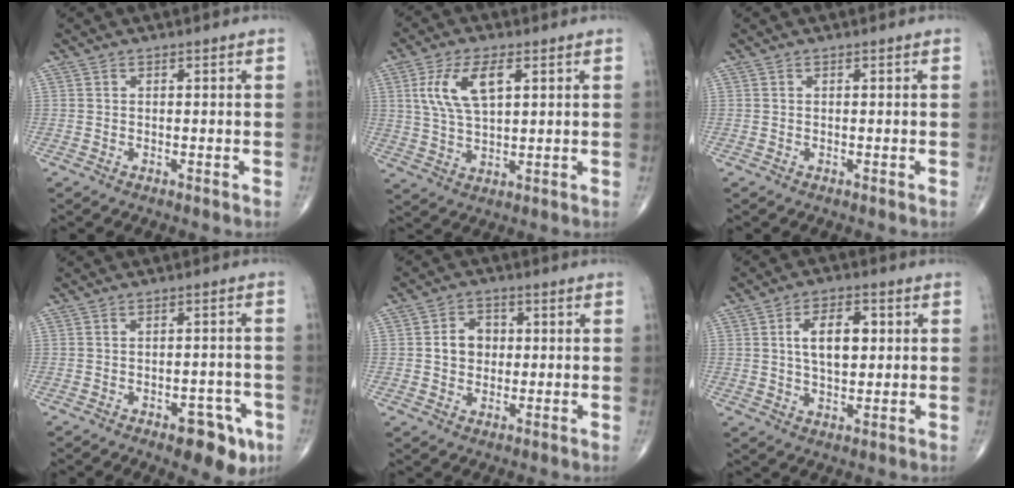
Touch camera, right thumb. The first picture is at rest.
{"total": 10.1, "force": [3.2, 4.6, 8.3], "torque": [-0.167, -0.002, 0.065]}
{"total": 0.0}
{"total": 8.4, "force": [-4.3, 3.9, 6.0], "torque": [-0.050, 0.023, -0.048]}
{"total": 5.6, "force": [0.3, 4.6, 3.1], "torque": [-0.032, 0.011, 0.001]}
{"total": 10.5, "force": [1.8, 5.7, 8.6], "torque": [-0.124, 0.006, 0.030]}